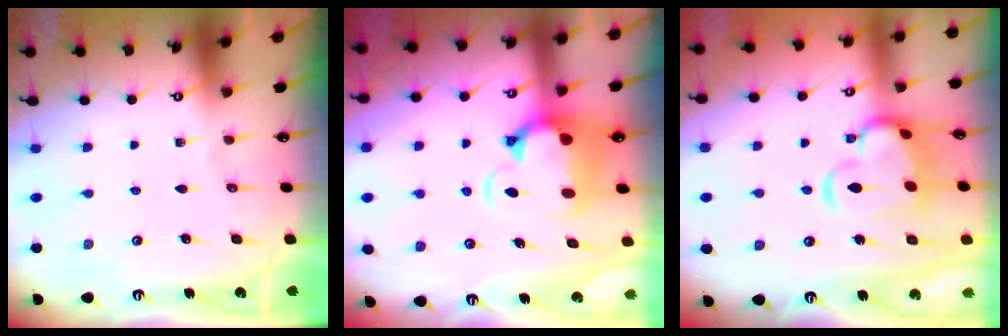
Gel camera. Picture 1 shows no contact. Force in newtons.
{"total": 3.2, "press": 2.8, "slide": 1.5}
{"total": 9.7, "press": 9.5, "slide": 1.8}